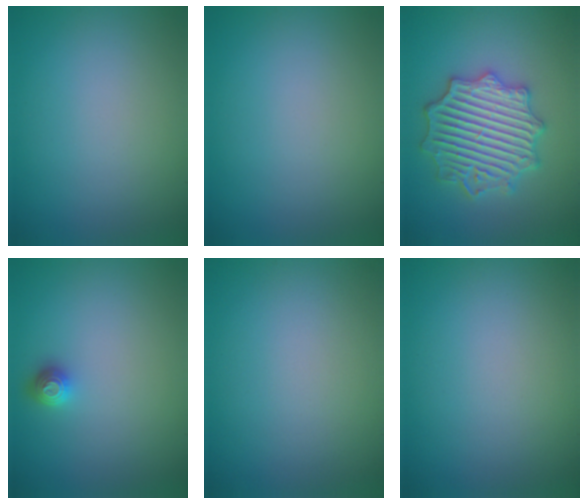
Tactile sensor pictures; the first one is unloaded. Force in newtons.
{"total": 0.0}
{"total": 6.2, "press": 6.1, "slide": 1.0}
{"total": 1.2, "press": 1.1, "slide": 0.4}
{"total": 0.0}
{"total": 0.0}